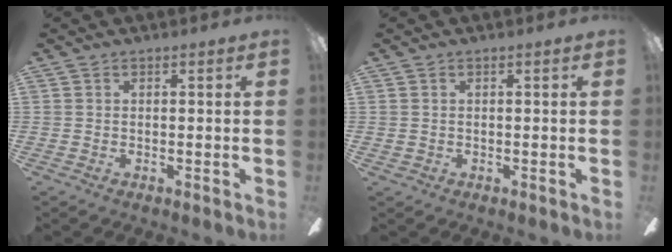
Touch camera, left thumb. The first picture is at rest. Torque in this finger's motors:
{"motor_torque": [-0.14, 0.13, -0.09, -0.28, 0.00]}